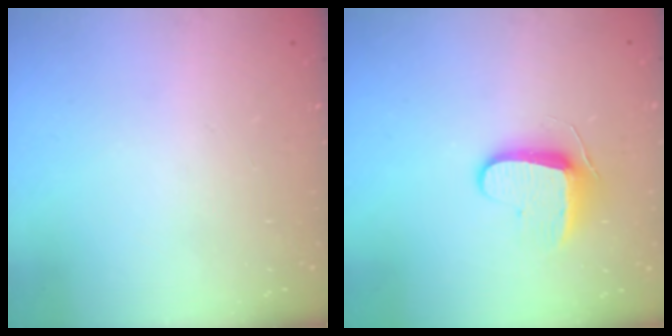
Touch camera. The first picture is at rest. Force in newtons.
{"total": 8.7, "press": 8.7, "slide": 0.6}